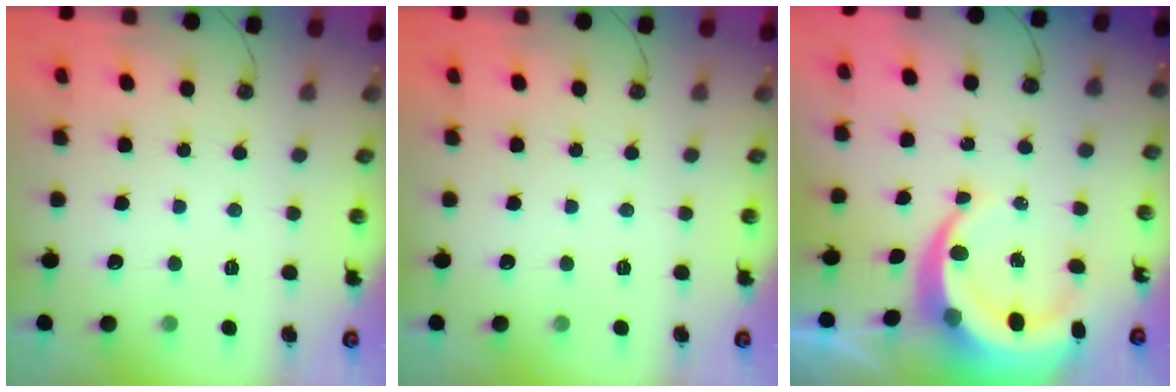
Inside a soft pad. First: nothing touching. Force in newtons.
{"total": 0.0}
{"total": 10.8, "press": 10.7, "slide": 1.3}